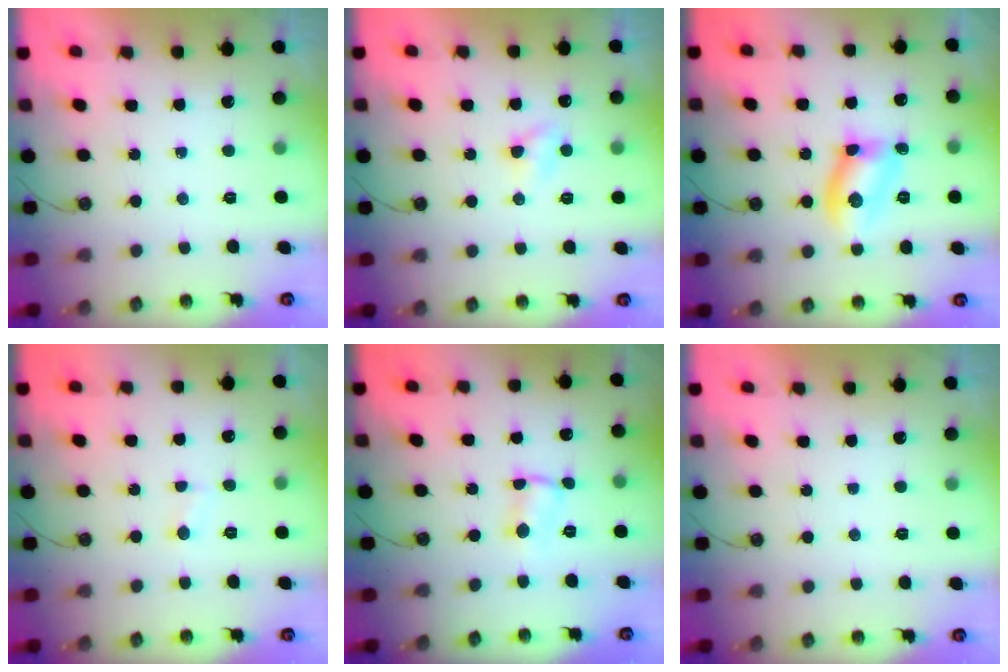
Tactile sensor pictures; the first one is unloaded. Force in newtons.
{"total": 4.0, "press": 4.0, "slide": 0.6}
{"total": 8.0, "press": 8.0, "slide": 0.8}
{"total": 1.7, "press": 1.6, "slide": 0.6}
{"total": 1.3, "press": 1.3, "slide": 0.5}
{"total": 0.0}